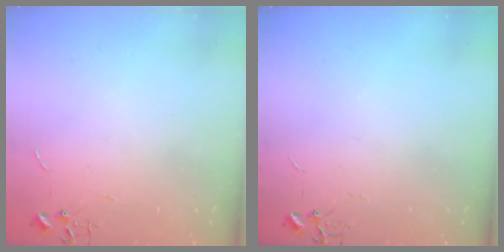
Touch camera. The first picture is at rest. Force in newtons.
{"total": 0.0}